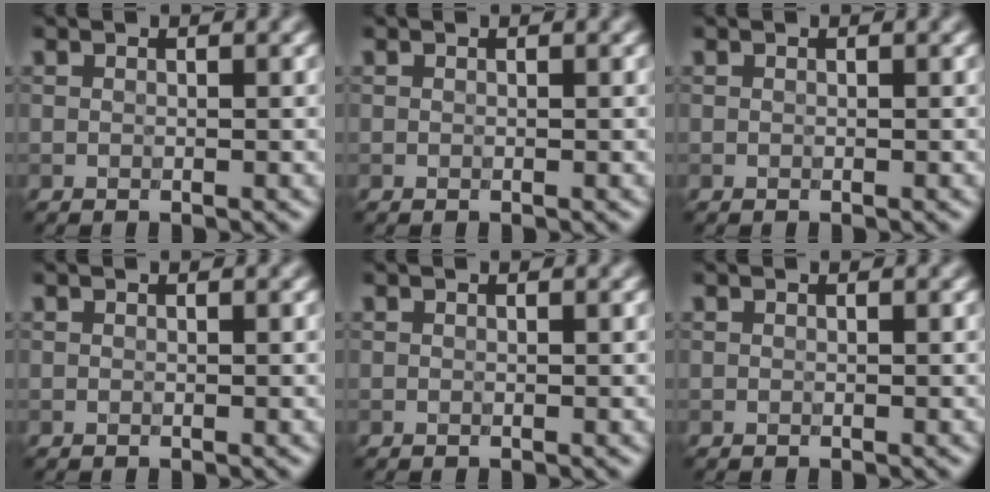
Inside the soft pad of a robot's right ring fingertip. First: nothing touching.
{"total": 0.0}
{"total": 0.0}
{"total": 0.0}
{"total": 0.0}
{"total": 0.0}